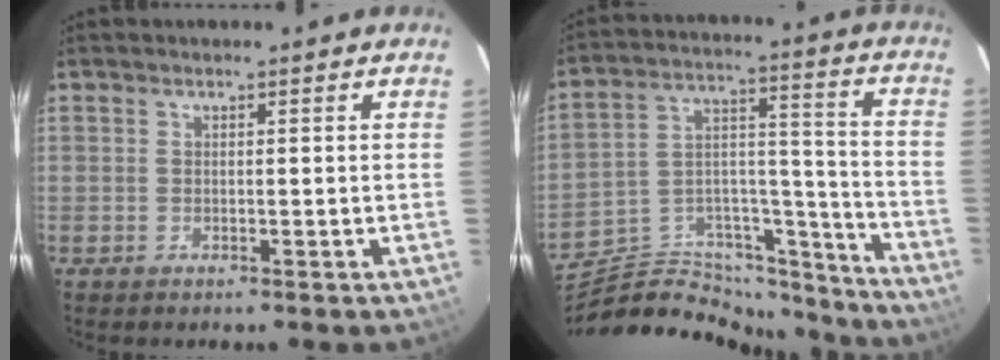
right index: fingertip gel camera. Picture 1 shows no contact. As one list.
[{"total": 21.7, "force": [-17.9, 10.3, 6.8], "torque": [-0.125, 0.073, -0.257]}]